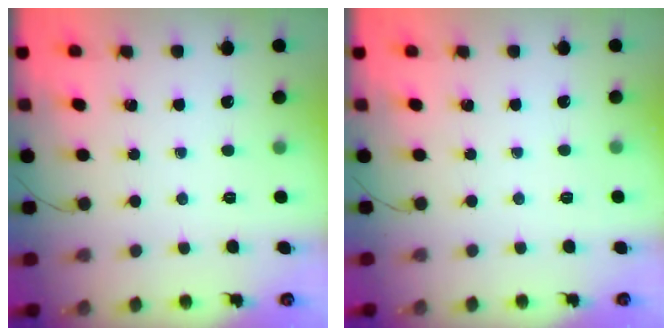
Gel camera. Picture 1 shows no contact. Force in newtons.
{"total": 4.1, "press": 3.8, "slide": 1.6}